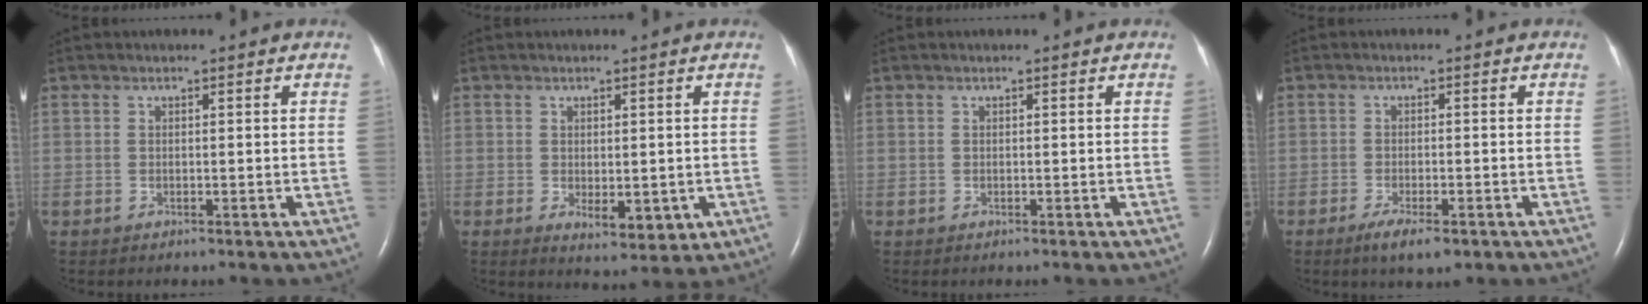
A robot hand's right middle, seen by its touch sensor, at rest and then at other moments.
{"total": 4.8, "force": [-1.0, 2.2, 4.1], "torque": [-0.052, -0.012, -0.002]}
{"total": 0.0}
{"total": 4.3, "force": [-2.6, 1.1, 3.2], "torque": [-0.060, -0.007, -0.040]}